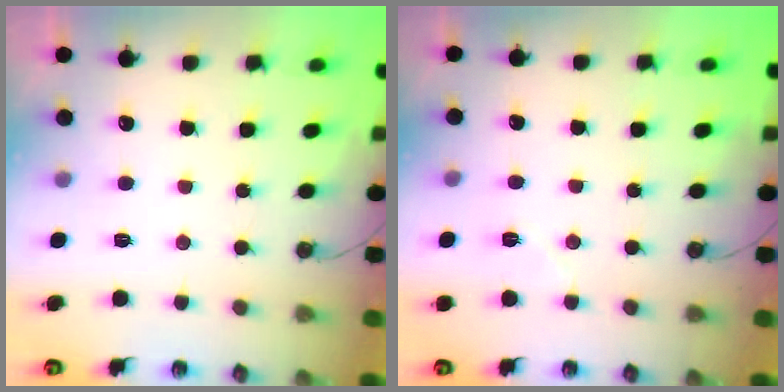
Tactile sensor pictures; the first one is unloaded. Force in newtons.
{"total": 6.7, "press": 5.9, "slide": 3.3}